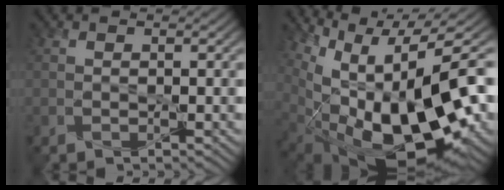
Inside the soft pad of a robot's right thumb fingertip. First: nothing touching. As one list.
[{"total": 17.5, "force": [0.4, 8.7, 15.1], "torque": [-0.231, -0.026, 0.044]}]